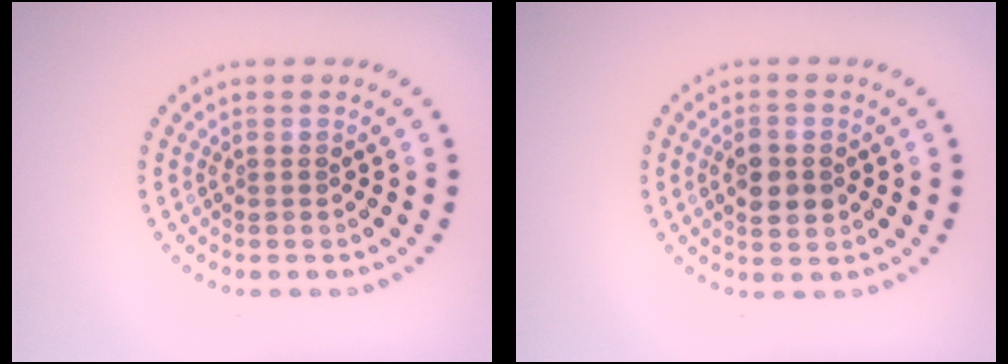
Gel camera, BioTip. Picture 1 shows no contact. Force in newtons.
{"total": 2.6, "press": 2.6, "slide": 0.2}